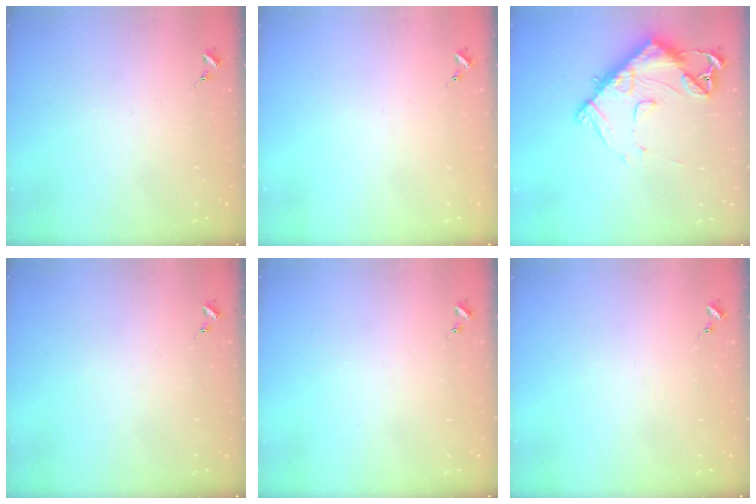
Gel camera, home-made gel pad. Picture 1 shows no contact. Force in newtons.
{"total": 0.0}
{"total": 15.0, "press": 14.9, "slide": 1.6}
{"total": 0.0}
{"total": 0.0}
{"total": 0.0}